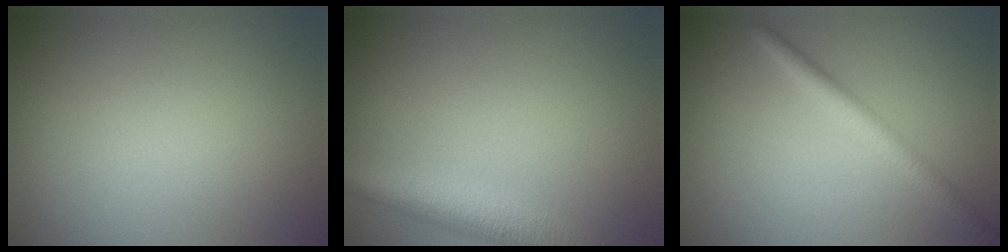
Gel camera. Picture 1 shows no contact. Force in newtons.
{"total": 5.2, "press": 5.2, "slide": 0.3}
{"total": 2.5, "press": 2.5, "slide": 0.1}